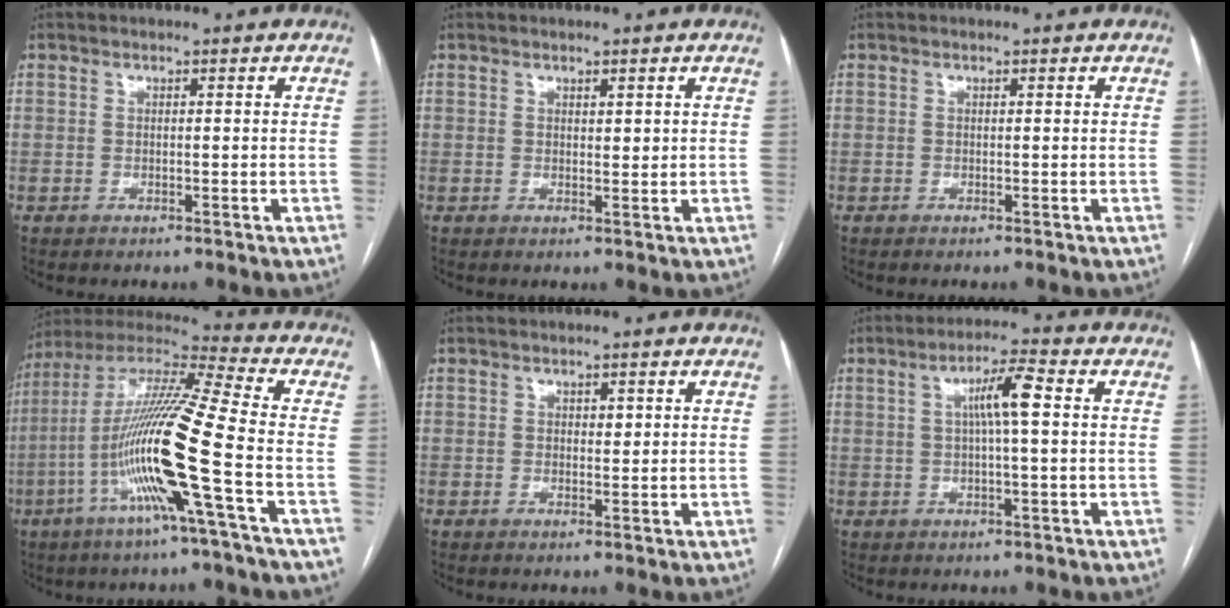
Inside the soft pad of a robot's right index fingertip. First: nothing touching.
{"total": 1.2, "force": [0.6, 0.5, 0.8], "torque": [-0.012, -0.004, 0.011]}
{"total": 0.0}
{"total": 17.8, "force": [-5.4, -1.3, 16.9], "torque": [-0.332, -0.006, -0.115]}
{"total": 1.0, "force": [0.4, 0.6, 0.7], "torque": [-0.007, -0.001, 0.005]}
{"total": 5.7, "force": [1.0, 0.5, 5.6], "torque": [-0.099, 0.015, 0.016]}